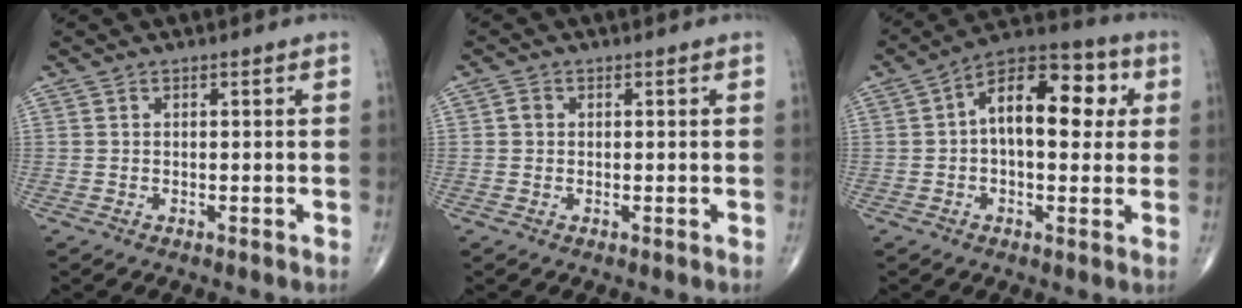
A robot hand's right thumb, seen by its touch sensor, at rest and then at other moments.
{"total": 1.2, "force": [0.1, 1.1, 0.5], "torque": [-0.007, 0.002, 0.001]}
{"total": 15.5, "force": [2.5, 8.3, 12.8], "torque": [-0.166, 0.029, 0.029]}